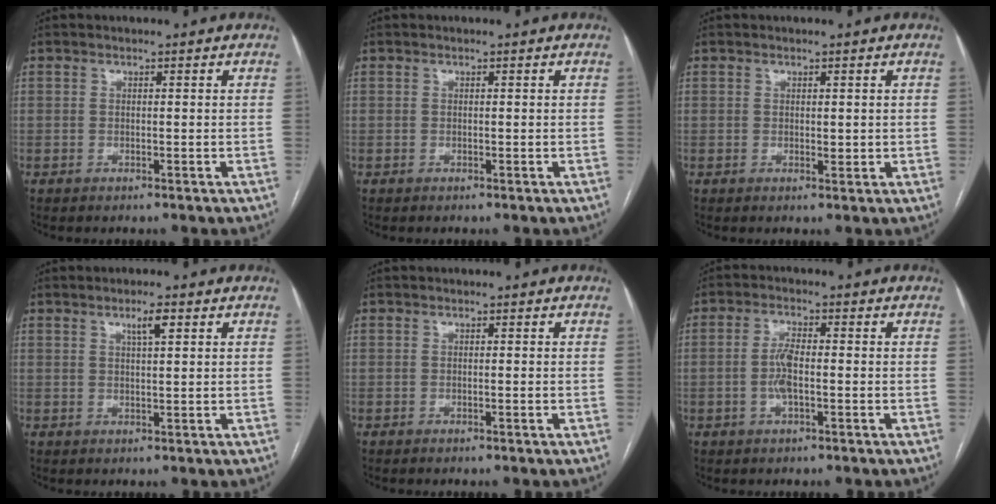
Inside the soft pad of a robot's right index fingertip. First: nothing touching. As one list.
[{"total": 0.0}, {"total": 1.1, "force": [0.3, 0.7, 0.9], "torque": [-0.014, -0.005, 0.006]}, {"total": 2.5, "force": [1.2, 0.2, 2.2], "torque": [-0.040, 0.002, 0.022]}, {"total": 0.0}, {"total": 4.0, "force": [-0.8, 1.1, 3.7], "torque": [-0.085, 0.003, -0.017]}]